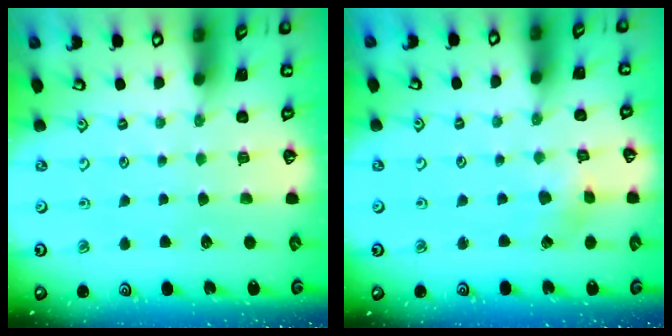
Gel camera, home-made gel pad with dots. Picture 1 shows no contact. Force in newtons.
{"total": 2.7, "press": 2.7, "slide": 0.3}